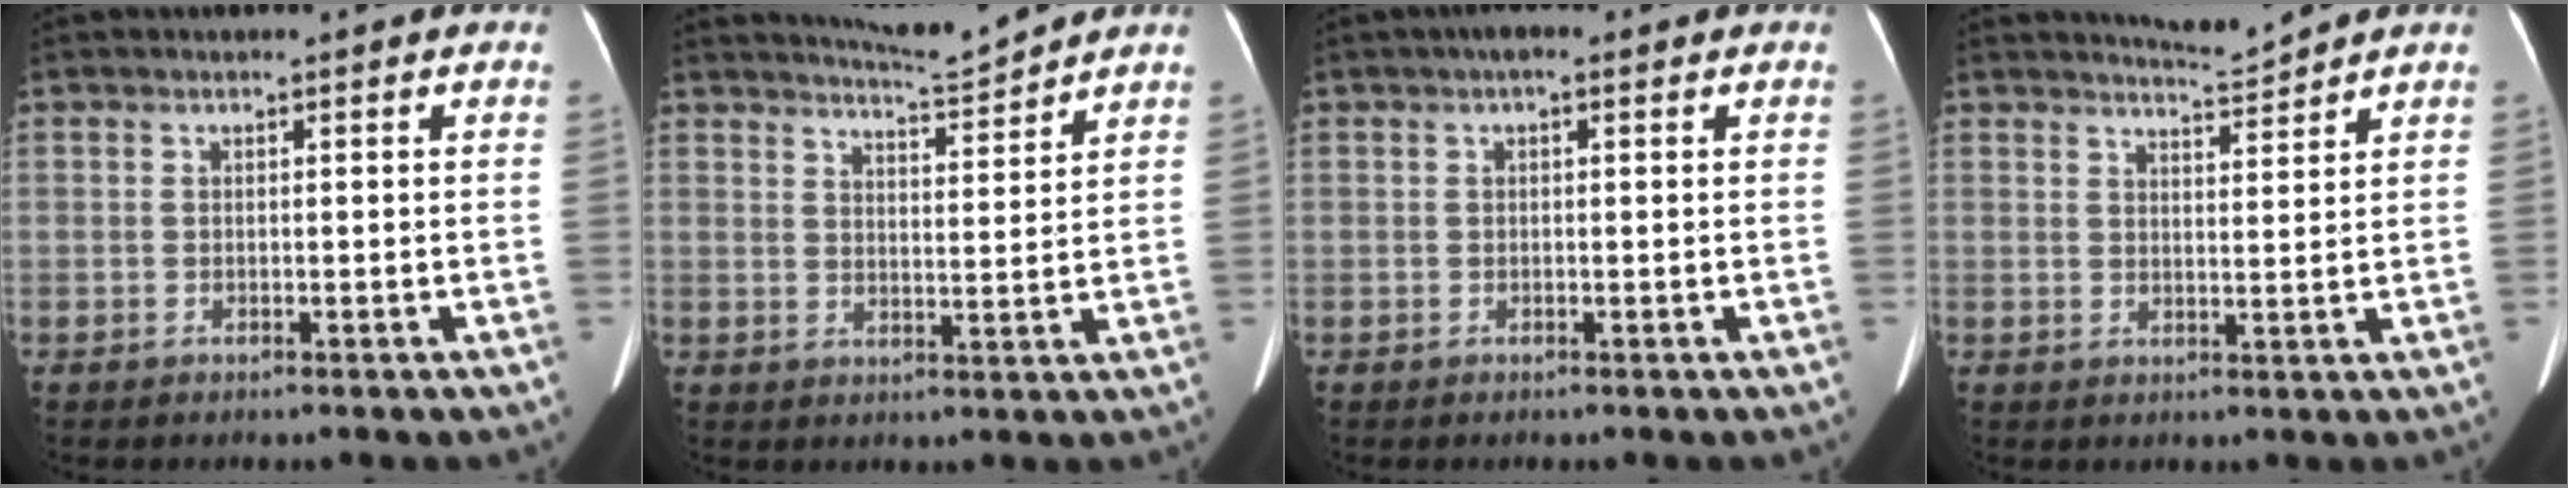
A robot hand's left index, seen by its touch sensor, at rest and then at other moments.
{"total": 6.7, "force": [6.6, -0.9, 1.0], "torque": [-0.029, -0.011, 0.107]}
{"total": 2.3, "force": [1.2, 0.9, 1.8], "torque": [-0.027, 0.018, 0.015]}
{"total": 3.6, "force": [3.5, -1.0, -0.2], "torque": [-0.003, -0.013, 0.061]}